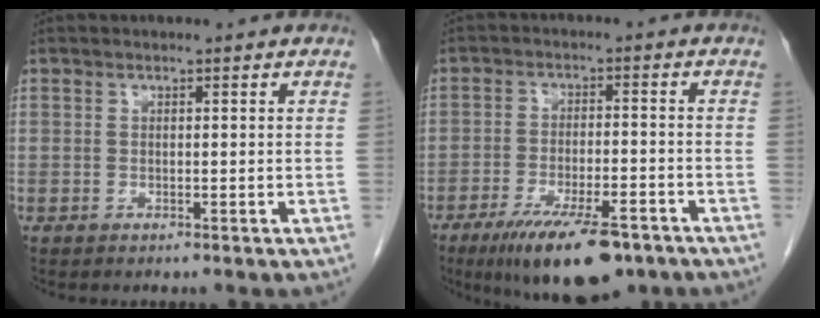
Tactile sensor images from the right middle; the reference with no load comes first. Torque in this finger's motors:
{"motor_torque": [1.08, -1.06, 0.24, 0.10]}